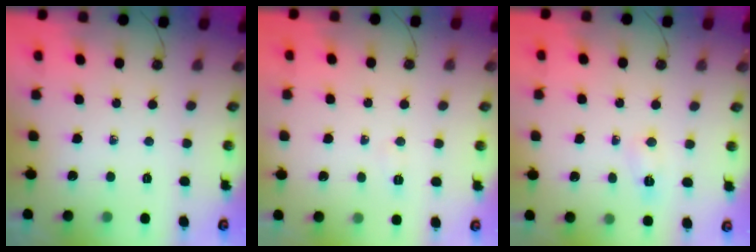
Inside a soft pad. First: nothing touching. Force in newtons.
{"total": 5.0, "press": 3.7, "slide": 3.3}
{"total": 3.8, "press": 3.8, "slide": 0.5}